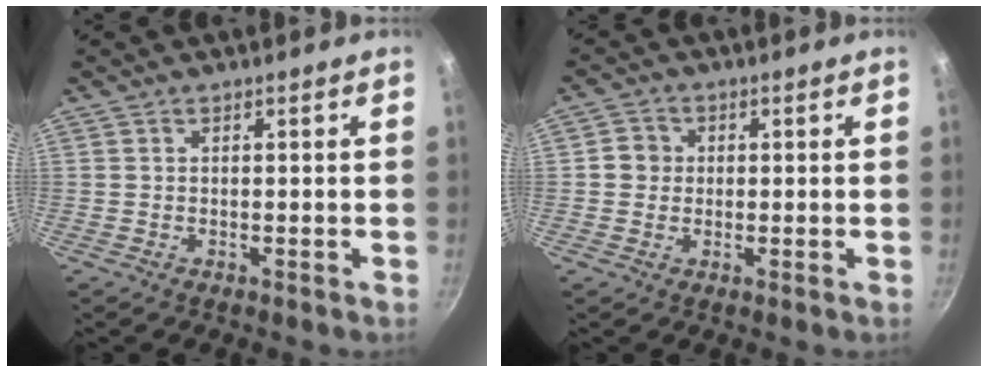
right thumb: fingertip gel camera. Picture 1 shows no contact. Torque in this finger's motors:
{"motor_torque": [0.05, 0.18, 0.33, -0.21, -0.01]}